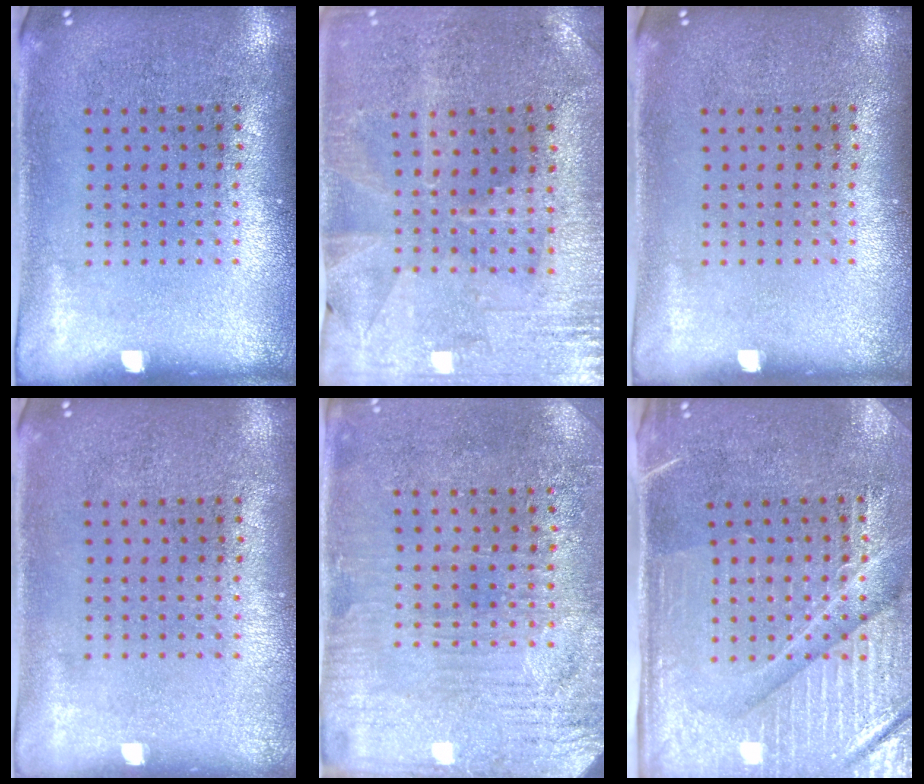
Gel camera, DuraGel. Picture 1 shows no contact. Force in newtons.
{"total": 0.7, "press": 0.6, "slide": 0.3}
{"total": 0.0}
{"total": 0.0}
{"total": 3.3, "press": 3.1, "slide": 1.2}
{"total": 4.4, "press": 4.0, "slide": 2.0}